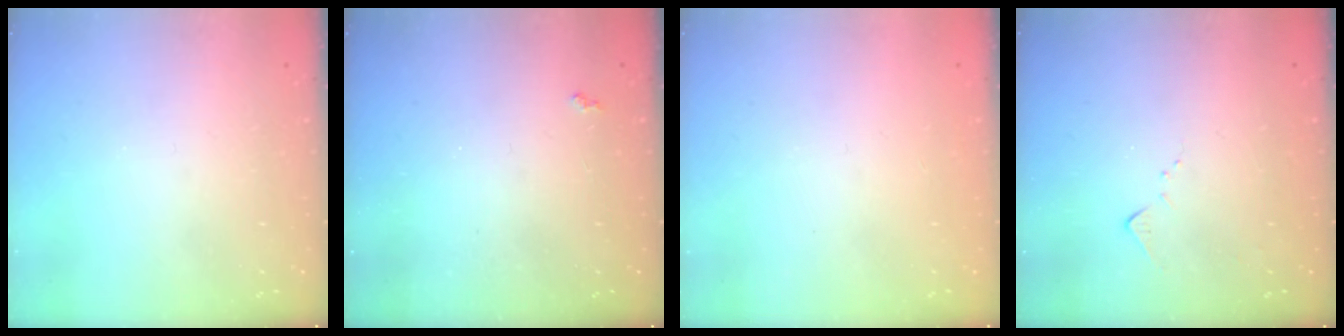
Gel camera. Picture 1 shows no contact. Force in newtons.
{"total": 1.9, "press": 1.8, "slide": 0.5}
{"total": 0.9, "press": 0.9, "slide": 0.1}
{"total": 5.4, "press": 5.4, "slide": 0.7}